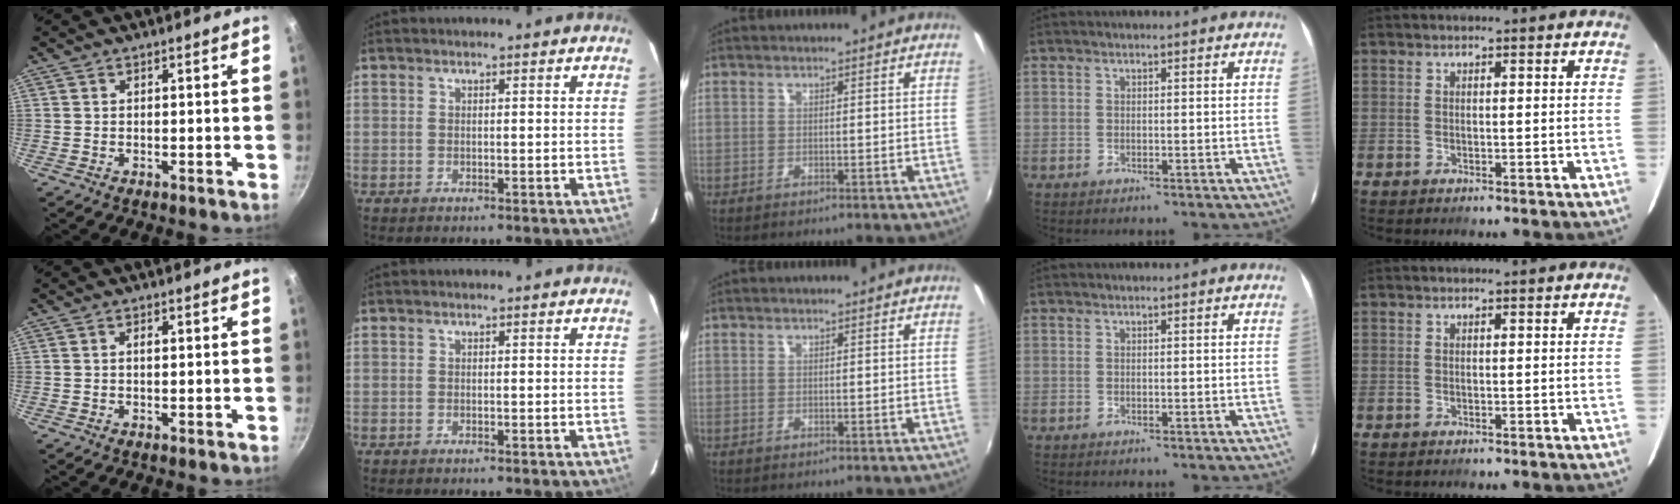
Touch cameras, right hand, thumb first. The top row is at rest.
{"thumb": {"total": 1.2, "force": [0.1, 0.6, 1.0], "torque": [-0.014, 0.004, 0.000]}}